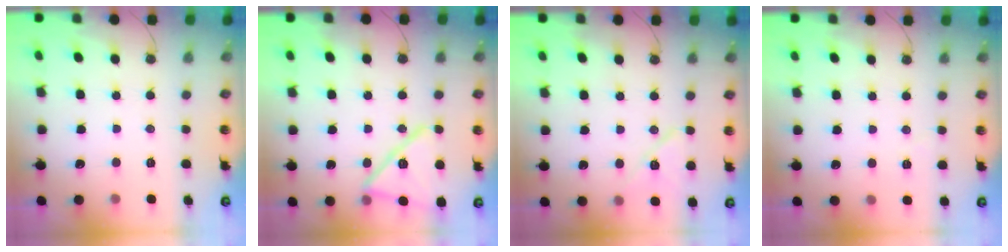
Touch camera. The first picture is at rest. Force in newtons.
{"total": 15.8, "press": 15.8, "slide": 0.5}
{"total": 9.9, "press": 9.1, "slide": 3.8}
{"total": 1.6, "press": 1.4, "slide": 0.6}